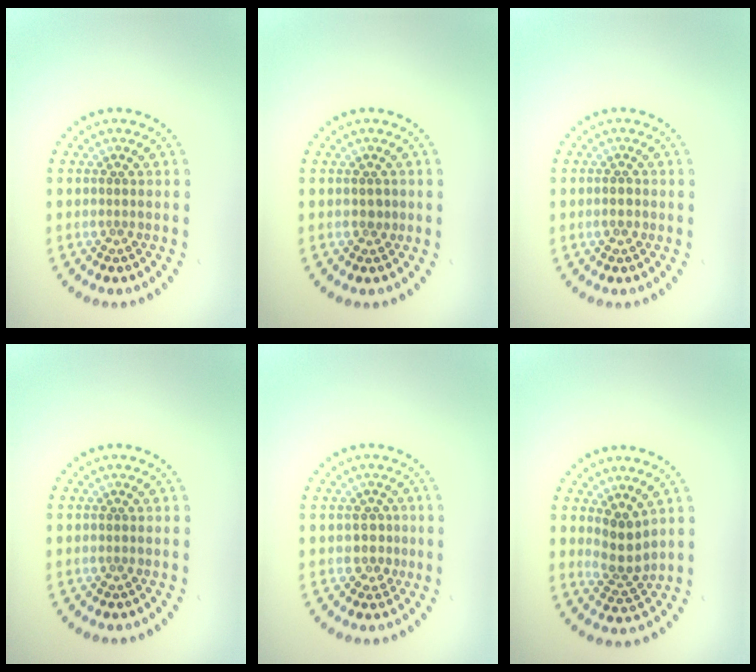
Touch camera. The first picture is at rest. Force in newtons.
{"total": 0.8, "press": 0.7, "slide": 0.3}
{"total": 1.0, "press": 1.0, "slide": 0.3}
{"total": 0.0}
{"total": 1.8, "press": 1.3, "slide": 1.3}
{"total": 2.6, "press": 2.0, "slide": 1.7}